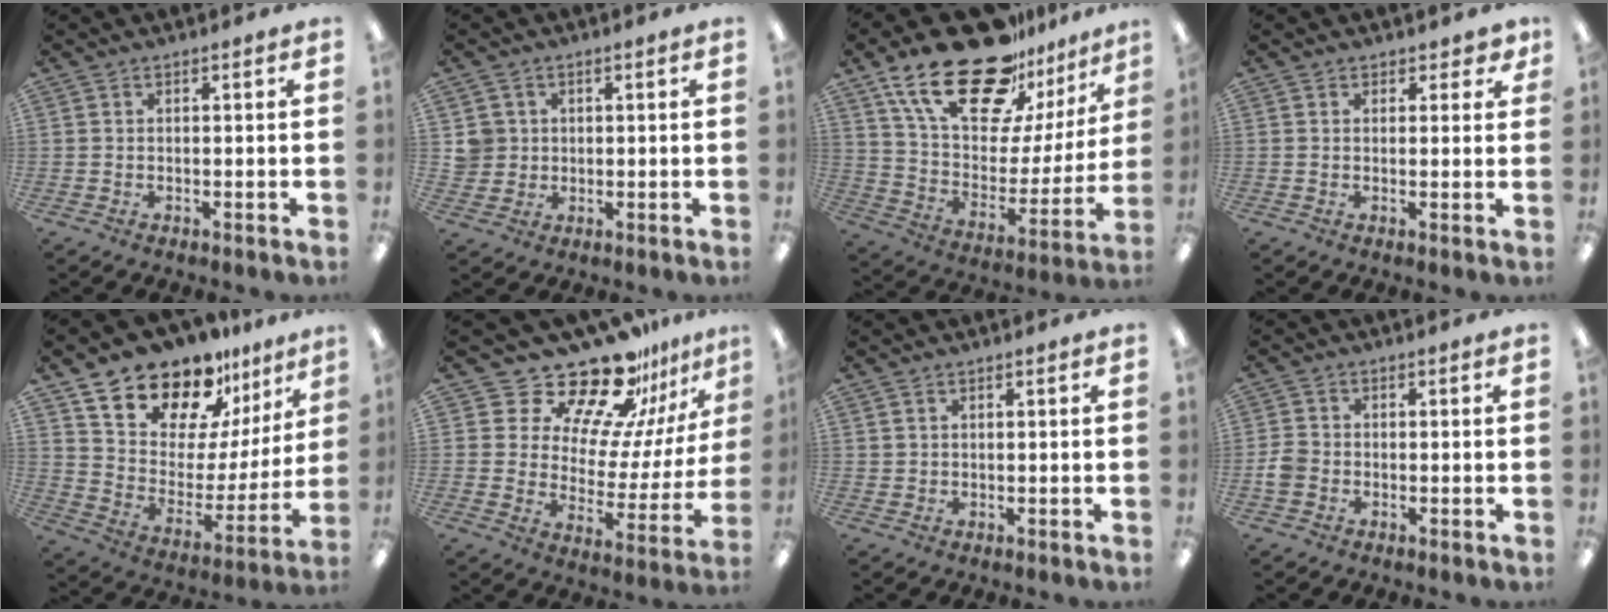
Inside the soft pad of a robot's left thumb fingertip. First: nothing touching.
{"total": 4.7, "force": [1.0, 4.6, 0.5], "torque": [-0.008, 0.006, 0.018]}
{"total": 26.7, "force": [18.5, 12.0, 15.1], "torque": [-0.253, -0.112, 0.323]}
{"total": 2.5, "force": [1.7, 1.7, 0.8], "torque": [-0.001, -0.004, 0.029]}
{"total": 17.3, "force": [15.2, 7.2, 4.1], "torque": [-0.102, -0.127, 0.278]}
{"total": 19.7, "force": [16.3, 8.0, 7.6], "torque": [-0.134, -0.129, 0.281]}
{"total": 1.0, "force": [0.6, 0.8, 0.0], "torque": [0.000, 0.003, 0.011]}
{"total": 3.5, "force": [-1.1, 2.9, 1.7], "torque": [-0.024, 0.010, -0.018]}